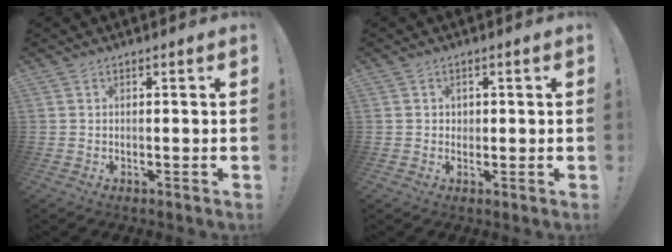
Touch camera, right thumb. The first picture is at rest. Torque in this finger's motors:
{"motor_torque": [-0.06, -0.20, -0.07, 0.18, 0.00]}